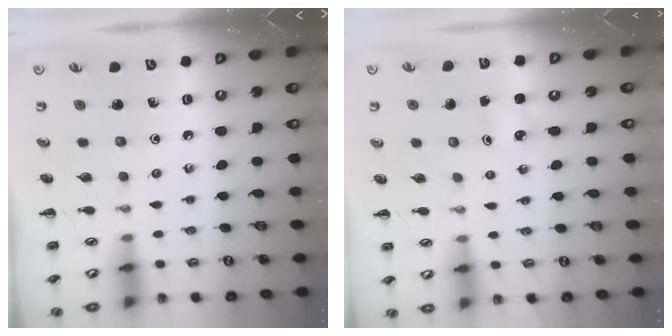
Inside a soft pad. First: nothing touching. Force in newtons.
{"total": 1.4, "press": 1.4, "slide": 0.3}